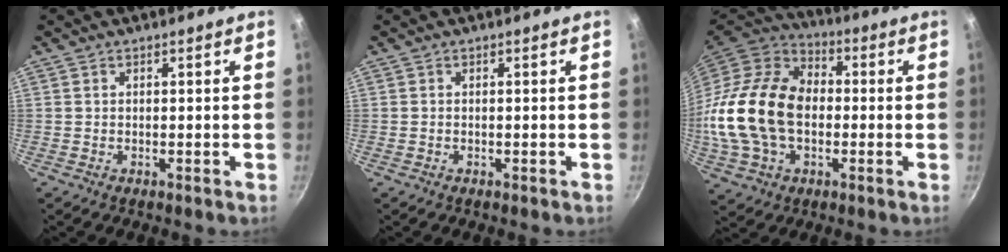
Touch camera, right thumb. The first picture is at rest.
{"total": 0.0}
{"total": 23.0, "force": [-1.5, 15.8, 16.7], "torque": [-0.311, 0.034, -0.030]}